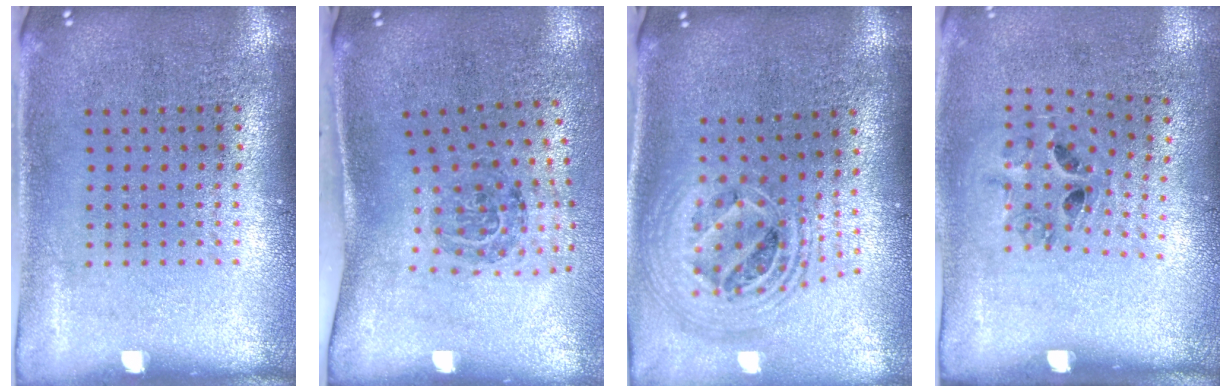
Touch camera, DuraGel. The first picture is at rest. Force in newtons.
{"total": 1.7, "press": 1.1, "slide": 1.3}
{"total": 2.3, "press": 1.8, "slide": 1.5}
{"total": 1.3, "press": 0.6, "slide": 1.1}